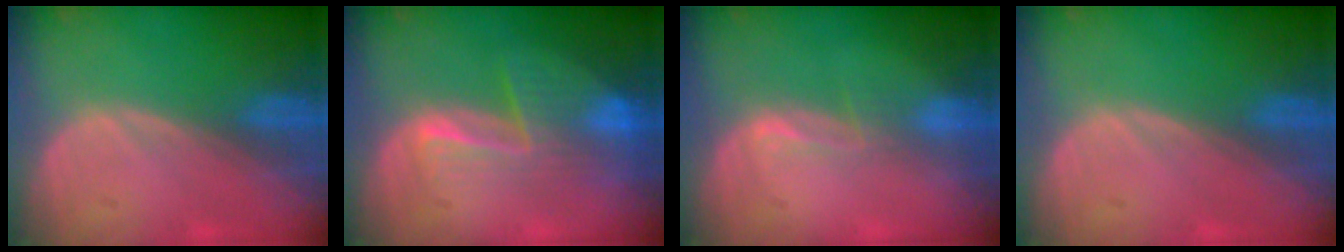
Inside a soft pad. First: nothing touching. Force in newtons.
{"total": 8.3, "press": 7.1, "slide": 4.4}
{"total": 2.2, "press": 1.7, "slide": 1.4}
{"total": 0.0}